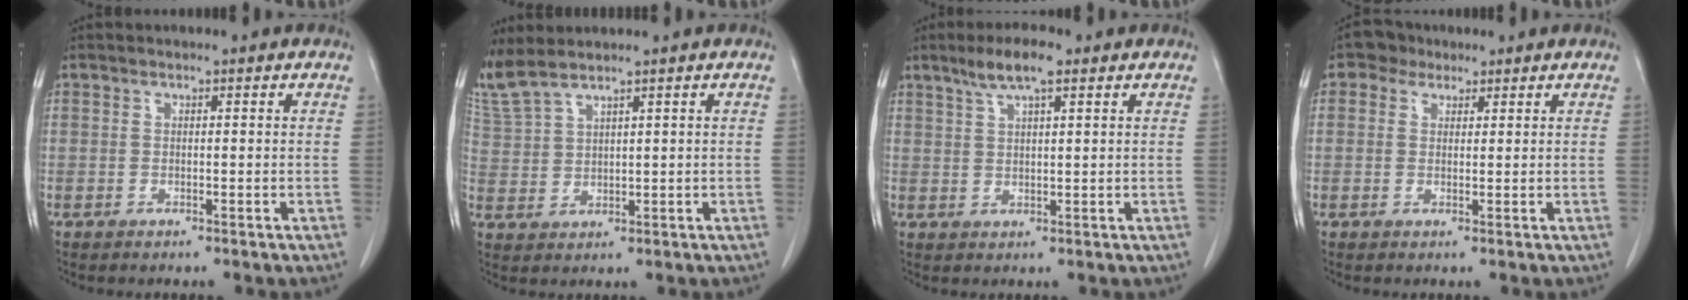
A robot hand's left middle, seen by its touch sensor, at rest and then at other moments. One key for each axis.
{"total": 4.9, "fx": 4.6, "fy": -0.1, "fz": 1.8, "tx": -0.058, "ty": 0.008, "tz": 0.111}
{"total": 5.3, "fx": 3.5, "fy": 0.8, "fz": 4.0, "tx": -0.079, "ty": 0.008, "tz": 0.064}
{"total": 2.9, "fx": 1.7, "fy": 2.2, "fz": 0.6, "tx": -0.013, "ty": 0.012, "tz": 0.026}